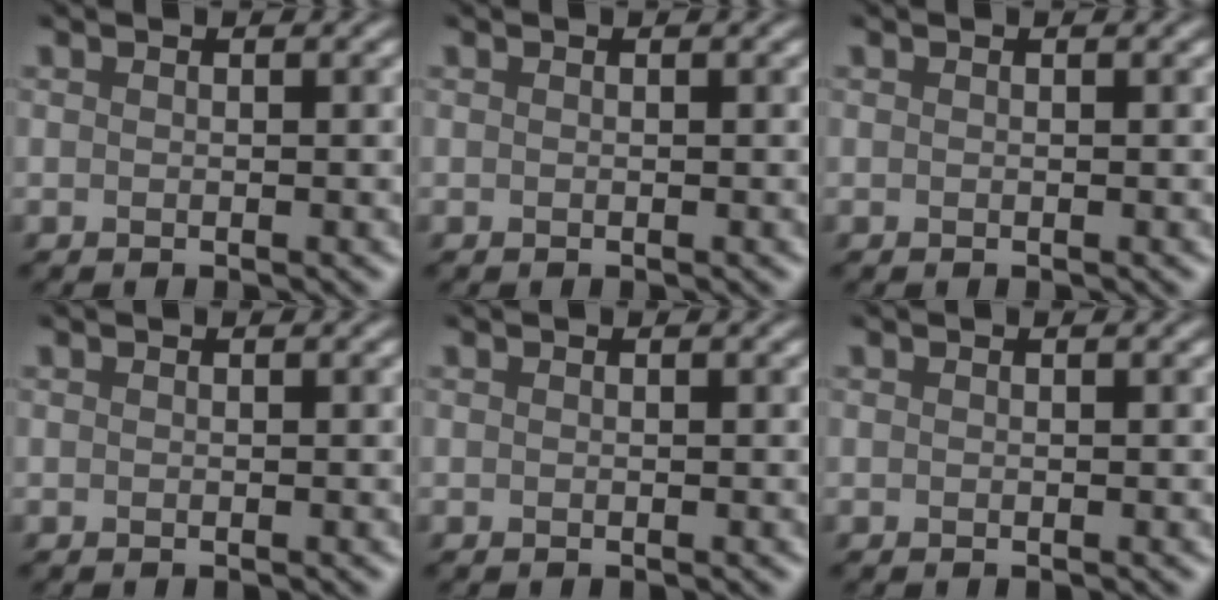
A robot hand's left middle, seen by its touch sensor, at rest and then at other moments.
{"total": 0.0}
{"total": 0.0}
{"total": 0.0}
{"total": 0.0}
{"total": 0.0}